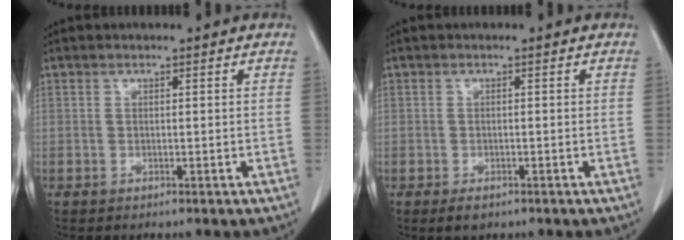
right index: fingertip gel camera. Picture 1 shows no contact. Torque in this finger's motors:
{"motor_torque": [-0.11, -0.15, -0.20, -0.05]}